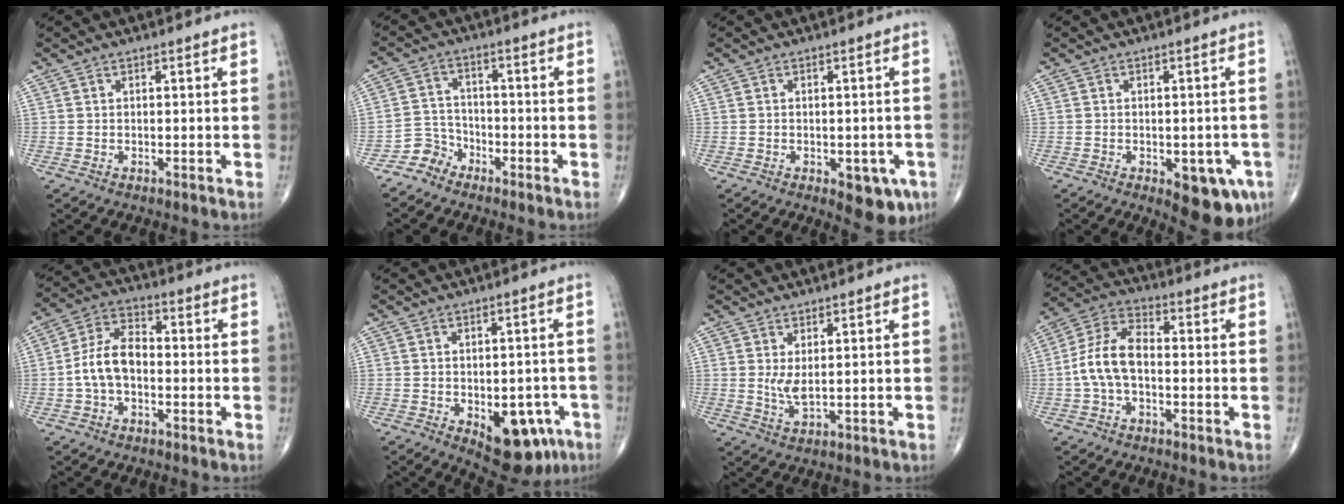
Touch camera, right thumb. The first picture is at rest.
{"total": 4.4, "force": [-3.5, 2.7, -0.2], "torque": [0.027, 0.032, -0.076]}
{"total": 6.9, "force": [-2.9, 3.4, 5.3], "torque": [-0.040, 0.004, -0.029]}
{"total": 10.0, "force": [-4.2, 4.6, 7.9], "torque": [-0.069, 0.006, -0.044]}
{"total": 8.6, "force": [-1.5, 5.1, 6.7], "torque": [-0.127, 0.031, -0.037]}
{"total": 12.5, "force": [-5.1, 6.8, 9.2], "torque": [-0.084, 0.016, -0.055]}
{"total": 3.1, "force": [0.7, 1.0, 2.8], "torque": [-0.056, -0.013, 0.020]}
{"total": 9.2, "force": [-1.4, 5.1, 7.6], "torque": [-0.152, 0.034, -0.035]}